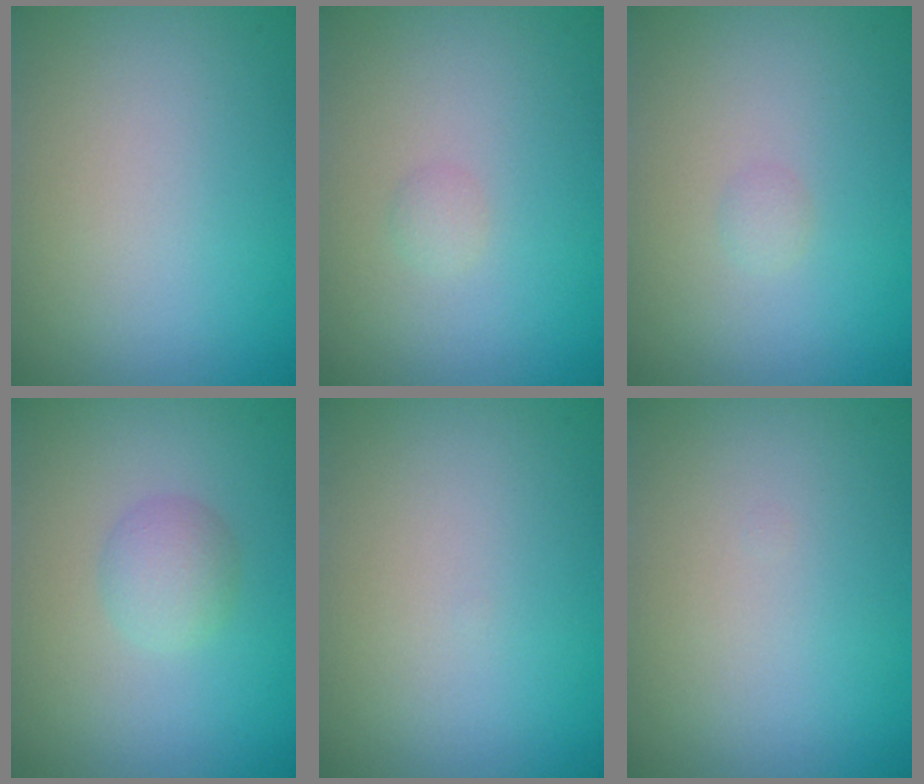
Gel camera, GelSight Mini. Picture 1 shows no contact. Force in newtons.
{"total": 0.7, "press": 0.7, "slide": 0.0}
{"total": 0.6, "press": 0.6, "slide": 0.0}
{"total": 2.2, "press": 2.2, "slide": 0.1}
{"total": 0.0}
{"total": 0.0}